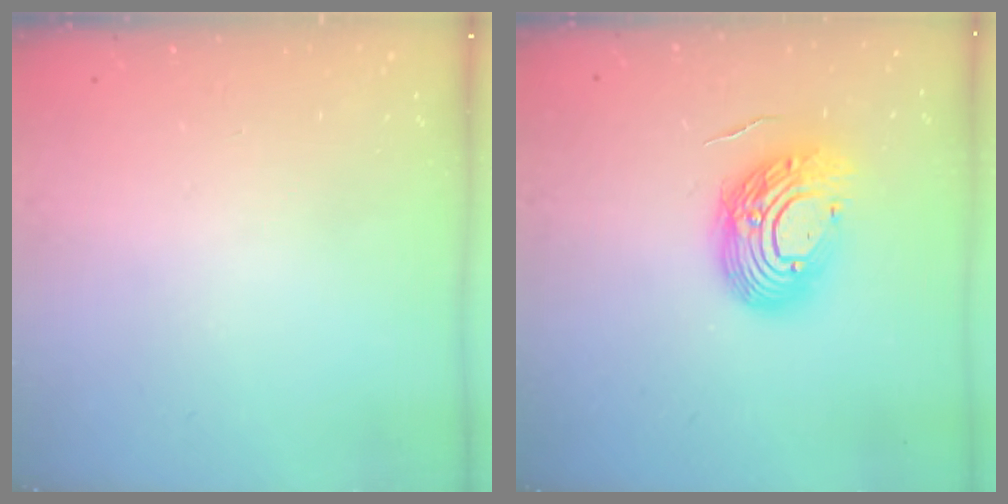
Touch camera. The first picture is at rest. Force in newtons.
{"total": 14.4, "press": 14.2, "slide": 2.0}